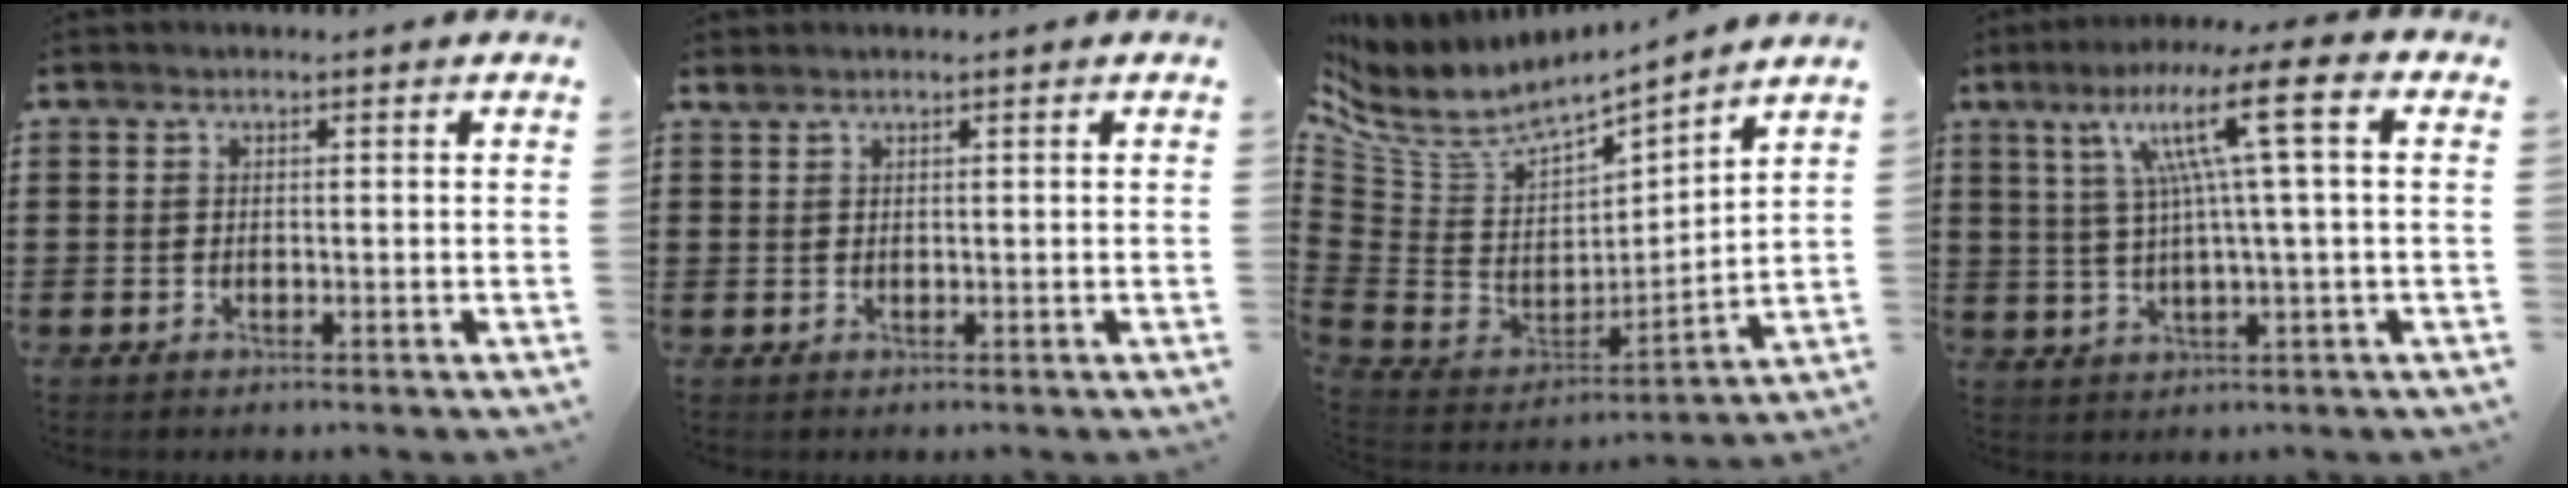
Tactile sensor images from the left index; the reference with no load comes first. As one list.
[{"total": 0.9, "force": [0.8, 0.2, 0.2], "torque": [-0.006, 0.001, 0.017]}, {"total": 5.4, "force": [3.2, 2.6, 3.4], "torque": [-0.084, -0.032, 0.052]}, {"total": 11.7, "force": [3.3, 0.8, 11.2], "torque": [-0.218, 0.013, 0.048]}]